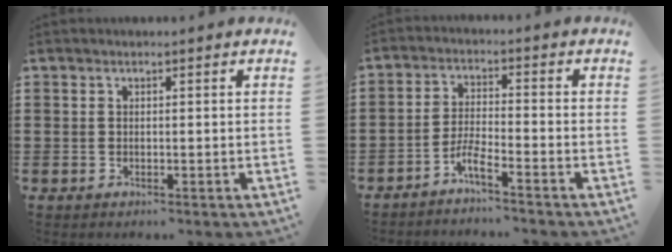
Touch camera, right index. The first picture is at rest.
{"total": 4.0, "force": [-3.3, 0.0, 2.3], "torque": [-0.066, -0.008, -0.071]}